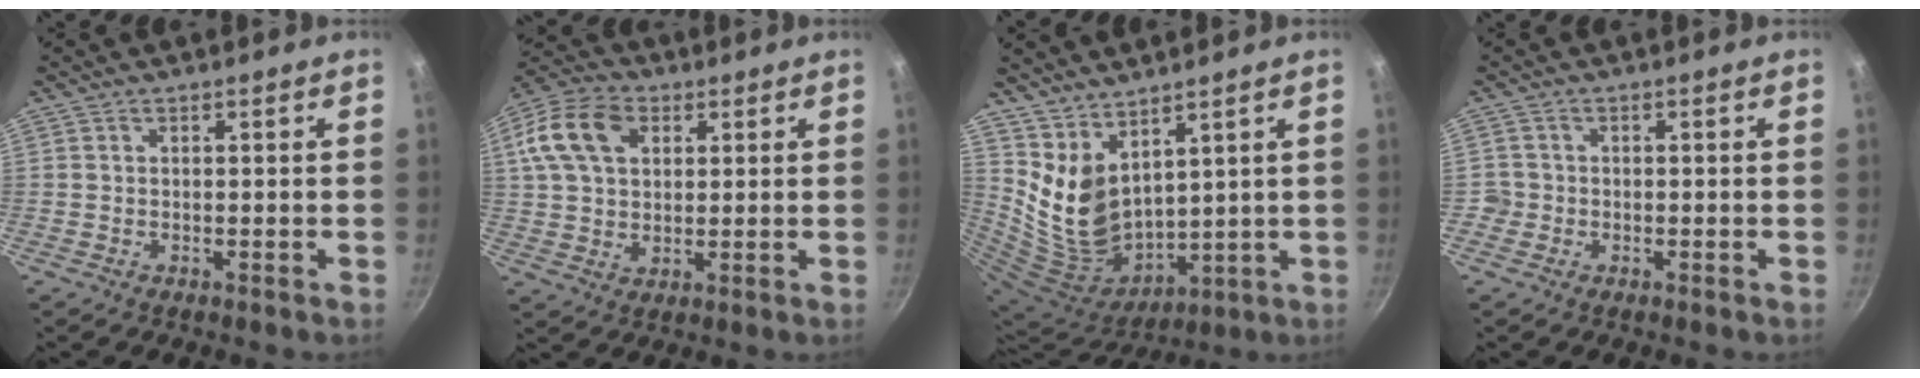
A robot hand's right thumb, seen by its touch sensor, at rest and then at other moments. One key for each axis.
{"total": 14.3, "fx": 4.3, "fy": 9.9, "fz": 9.3, "tx": -0.164, "ty": 0.010, "tz": 0.067}
{"total": 12.1, "fx": 6.8, "fy": 6.4, "fz": 7.7, "tx": -0.125, "ty": -0.072, "tz": 0.156}
{"total": 1.9, "fx": -0.6, "fy": 1.8, "fz": 0.2, "tx": 0.007, "ty": 0.011, "tz": -0.010}